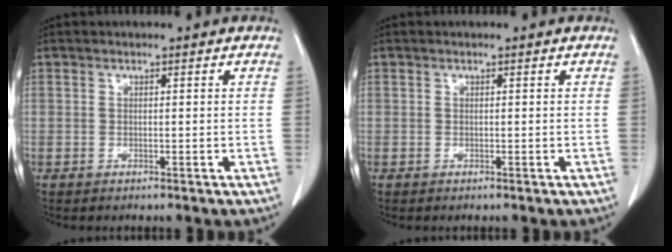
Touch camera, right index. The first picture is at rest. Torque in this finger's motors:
{"motor_torque": [0.00, 0.00, 0.00, 0.00]}